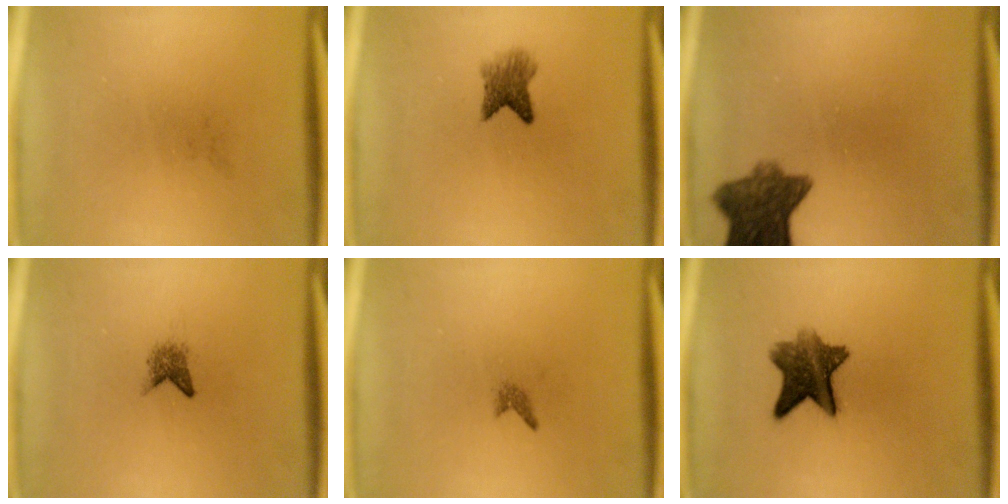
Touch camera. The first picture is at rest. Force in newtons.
{"total": 3.5}
{"total": 8.6}
{"total": 1.8}
{"total": 0.7}
{"total": 8.0}